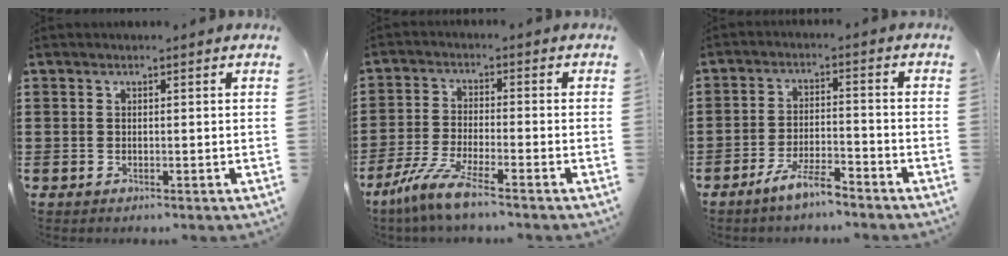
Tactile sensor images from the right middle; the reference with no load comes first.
{"total": 6.6, "force": [-5.2, 0.1, 4.0], "torque": [-0.098, -0.018, -0.105]}
{"total": 5.6, "force": [-4.6, 0.9, 3.0], "torque": [-0.062, -0.001, -0.087]}